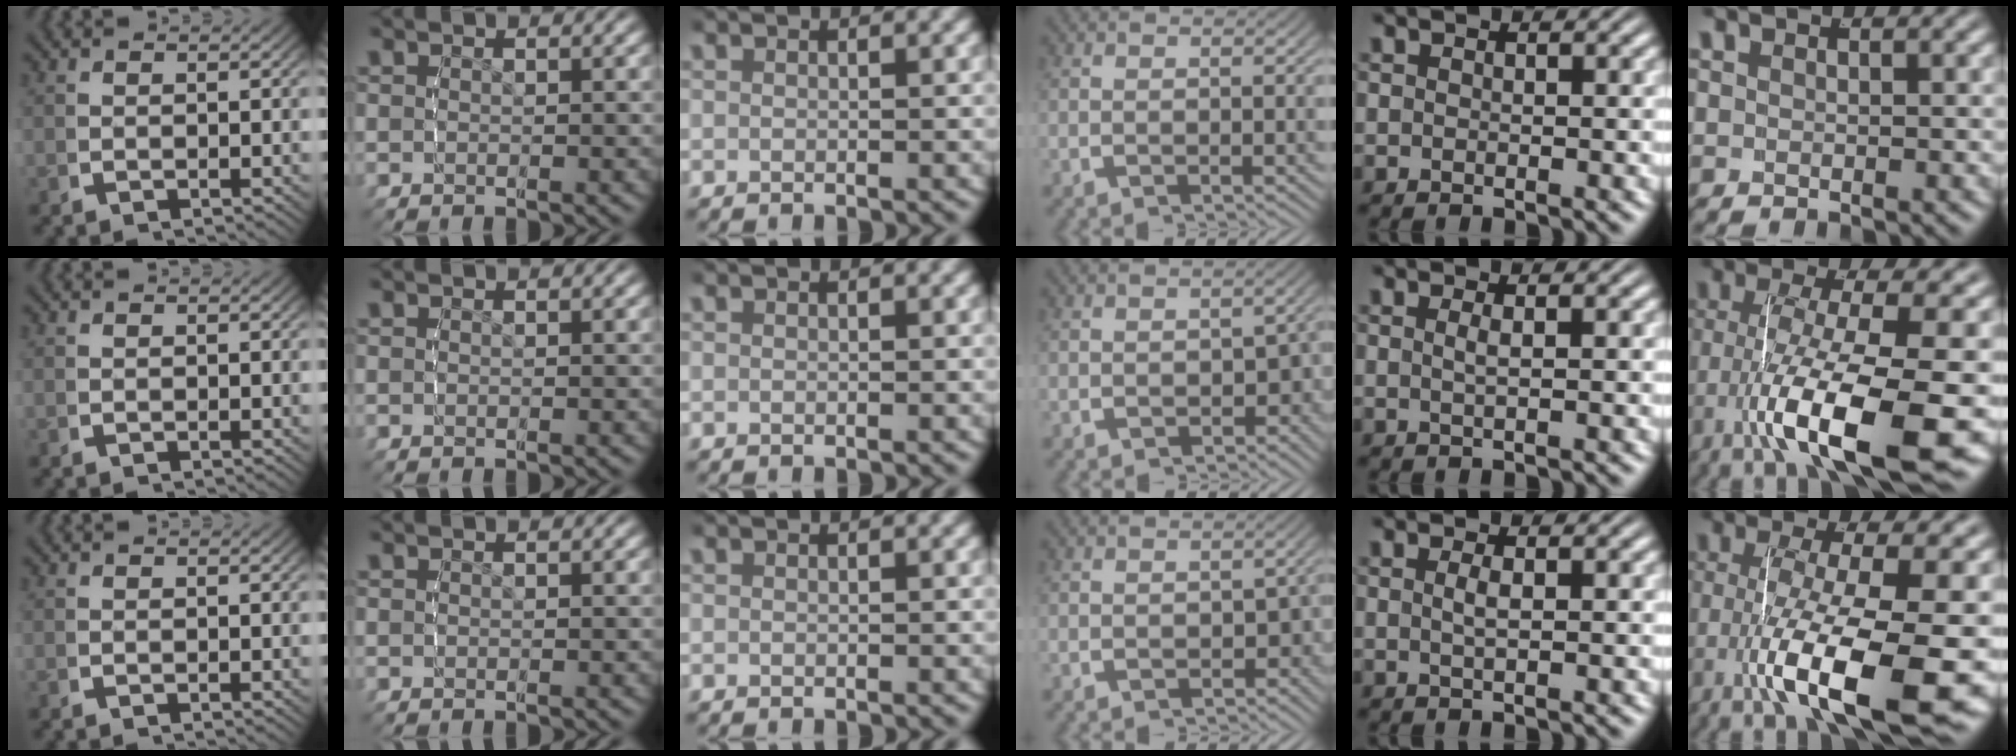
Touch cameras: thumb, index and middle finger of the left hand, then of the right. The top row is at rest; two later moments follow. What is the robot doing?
{"motion": "lift_and_place", "object": "condiment"}